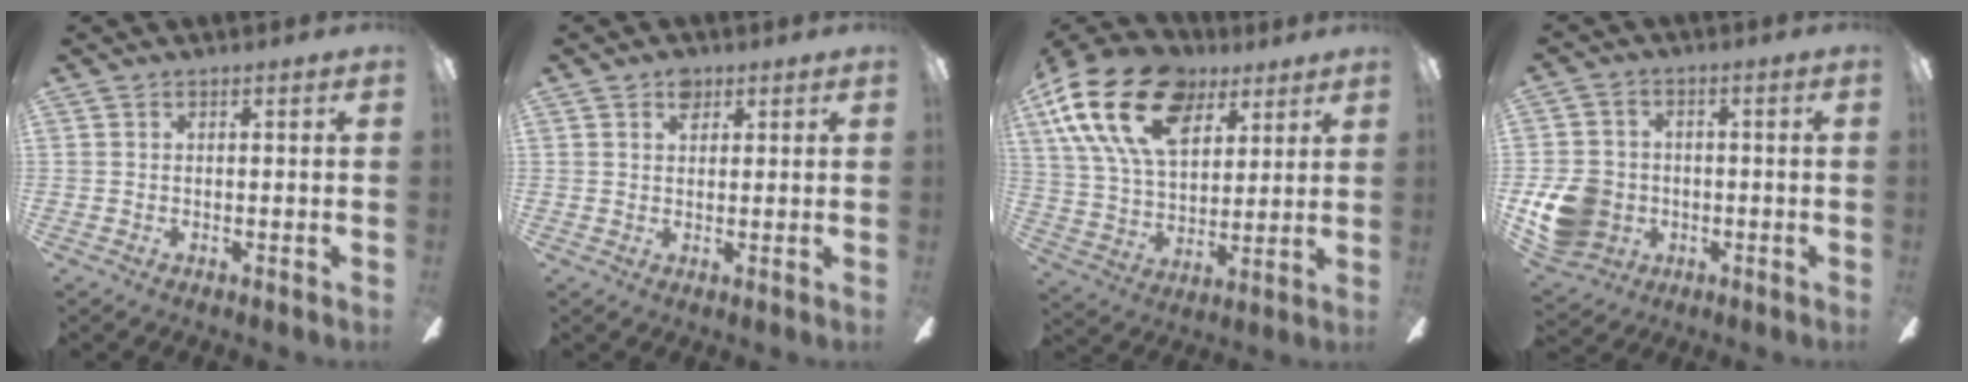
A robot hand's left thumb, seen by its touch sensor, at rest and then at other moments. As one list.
[{"total": 3.1, "force": [1.9, 2.1, 1.5], "torque": [-0.015, -0.003, 0.031]}, {"total": 22.2, "force": [11.4, 13.1, 13.9], "torque": [-0.268, -0.040, 0.203]}, {"total": 11.6, "force": [-2.9, 9.9, 5.3], "torque": [-0.118, 0.025, -0.046]}]